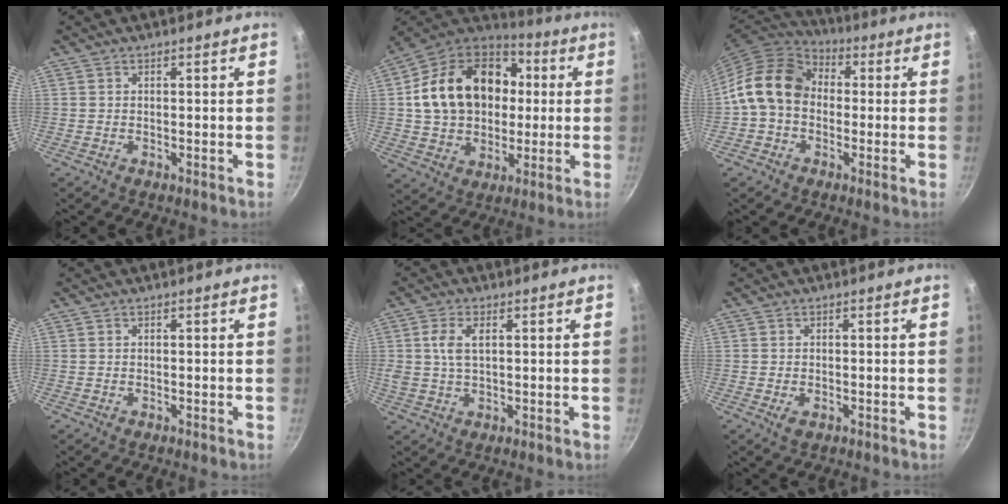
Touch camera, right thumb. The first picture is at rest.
{"total": 23.0, "force": [2.8, 17.4, 14.7], "torque": [-0.234, 0.035, 0.045]}
{"total": 13.2, "force": [0.1, 10.3, 8.2], "torque": [-0.120, 0.031, -0.018]}
{"total": 0.0}
{"total": 5.1, "force": [1.3, 2.7, 4.1], "torque": [-0.079, 0.005, 0.026]}
{"total": 1.8, "force": [-0.6, 1.1, 1.3], "torque": [-0.023, -0.004, -0.010]}